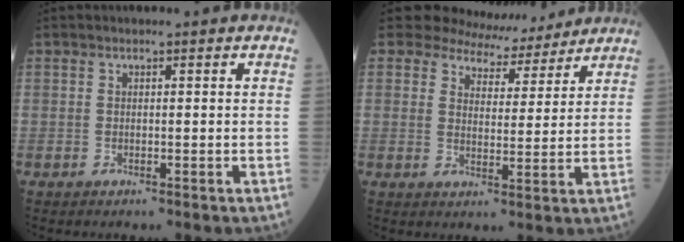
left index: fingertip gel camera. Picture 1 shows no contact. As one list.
[{"total": 8.2, "force": [7.7, 2.9, 0.5], "torque": [-0.009, 0.001, 0.104]}]